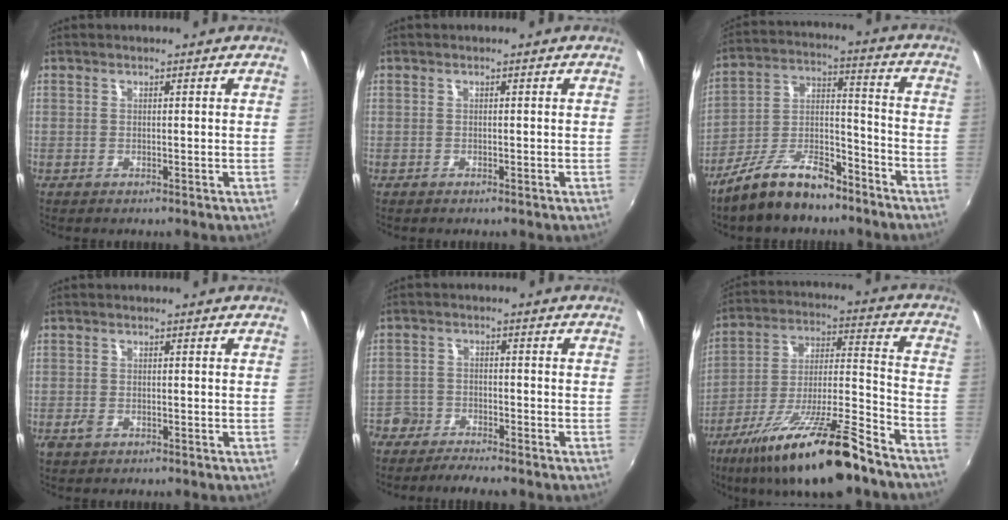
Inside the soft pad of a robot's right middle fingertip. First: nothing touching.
{"total": 0.0}
{"total": 13.6, "force": [-9.9, 5.5, 7.7], "torque": [-0.152, 0.015, -0.171]}
{"total": 1.8, "force": [-1.0, 1.2, 0.9], "torque": [-0.019, -0.004, -0.019]}
{"total": 6.4, "force": [-5.7, 2.3, 1.7], "torque": [-0.060, -0.012, -0.109]}
{"total": 21.2, "force": [-14.5, 3.5, 15.0], "torque": [-0.266, -0.028, -0.244]}